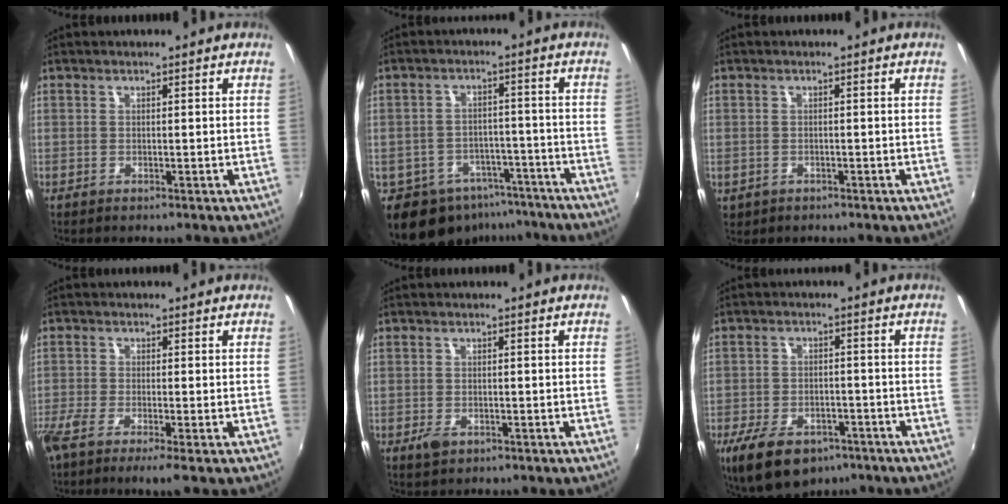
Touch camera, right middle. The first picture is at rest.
{"total": 11.8, "force": [-8.0, 7.7, 4.0], "torque": [-0.096, 0.011, -0.098]}
{"total": 1.8, "force": [-0.5, 1.6, 0.8], "torque": [-0.020, -0.004, -0.006]}
{"total": 5.6, "force": [-3.9, 0.2, 4.0], "torque": [-0.096, -0.024, -0.077]}
{"total": 2.3, "force": [-1.3, 1.4, 1.4], "torque": [-0.028, -0.005, -0.021]}
{"total": 13.0, "force": [-8.3, 7.2, 7.0], "torque": [-0.161, -0.020, -0.132]}